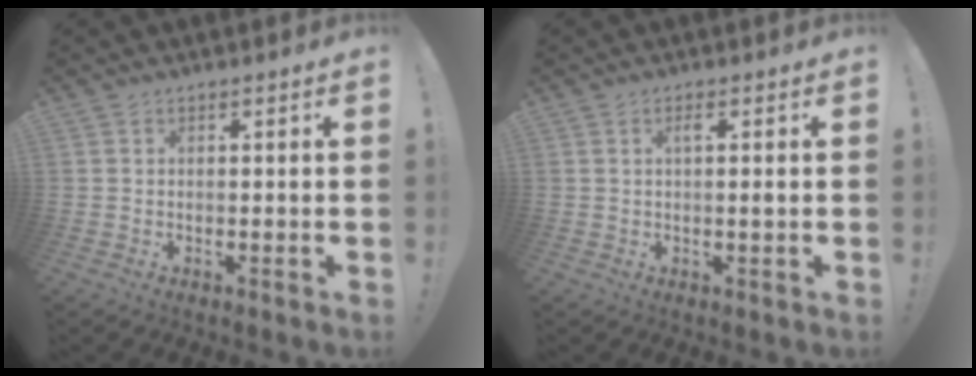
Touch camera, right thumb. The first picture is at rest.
{"total": 1.8, "force": [0.2, 0.0, 1.8], "torque": [-0.028, -0.001, 0.000]}